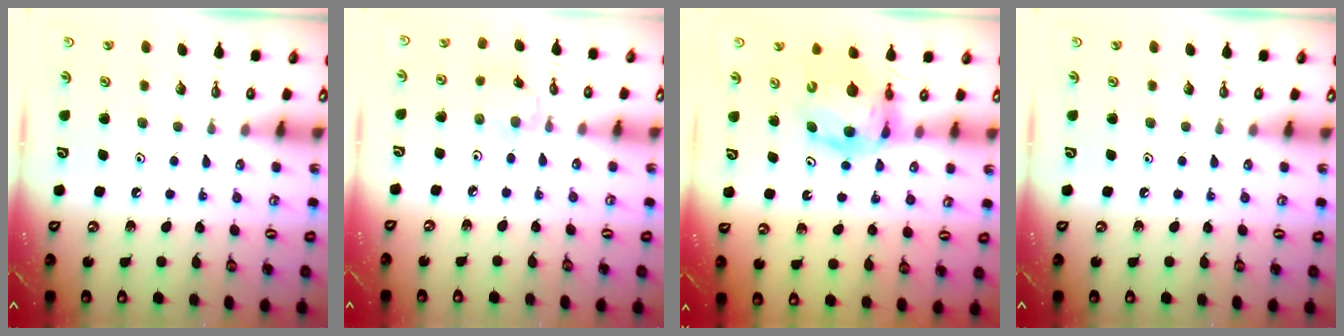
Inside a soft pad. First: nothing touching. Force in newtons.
{"total": 1.3, "press": 1.2, "slide": 0.3}
{"total": 7.9, "press": 7.8, "slide": 1.1}
{"total": 0.0}